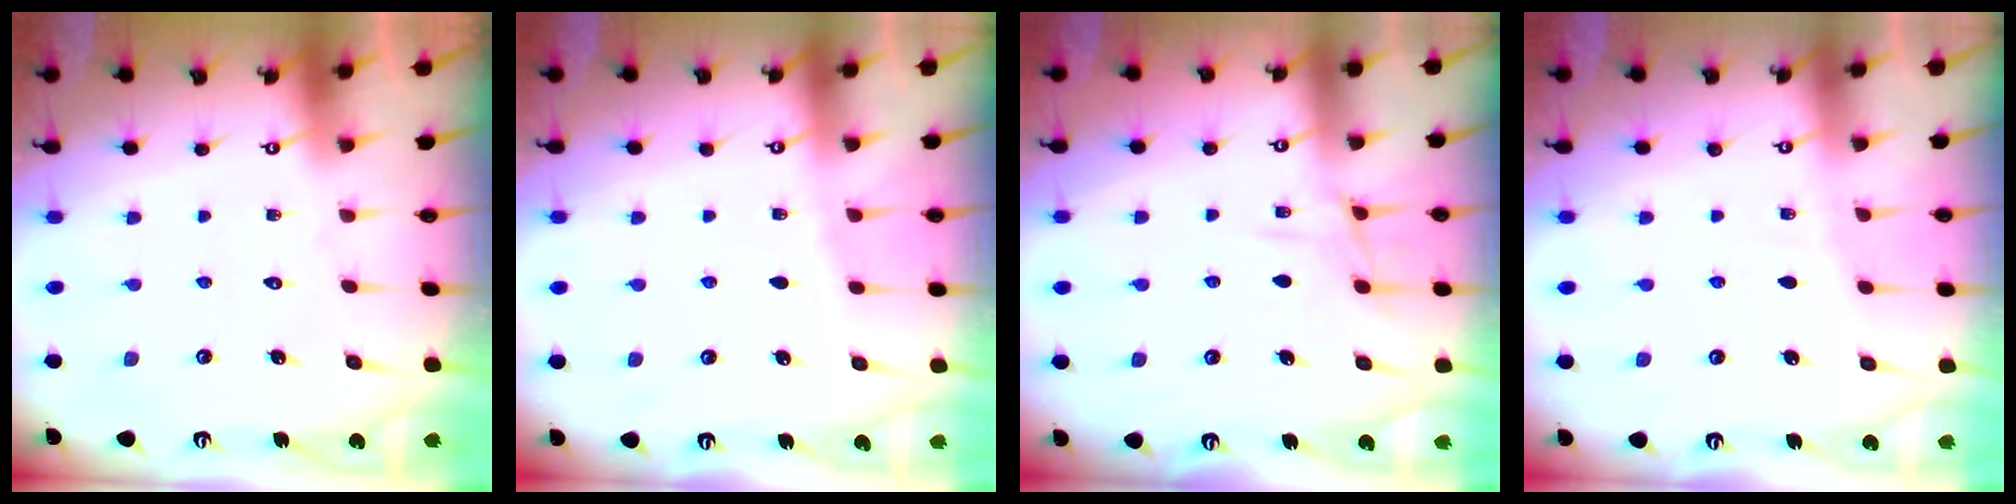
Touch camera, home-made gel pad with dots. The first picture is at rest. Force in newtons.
{"total": 3.9, "press": 3.8, "slide": 0.6}
{"total": 7.9, "press": 7.9, "slide": 0.5}
{"total": 2.4, "press": 2.4, "slide": 0.4}